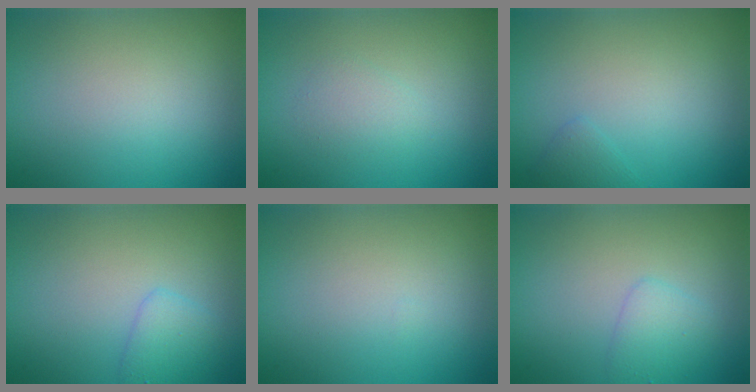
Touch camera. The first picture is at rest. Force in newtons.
{"total": 1.3, "press": 1.3, "slide": 0.0}
{"total": 0.9, "press": 0.9, "slide": 0.1}
{"total": 1.8, "press": 1.8, "slide": 0.2}
{"total": 0.0}
{"total": 1.7, "press": 1.7, "slide": 0.2}